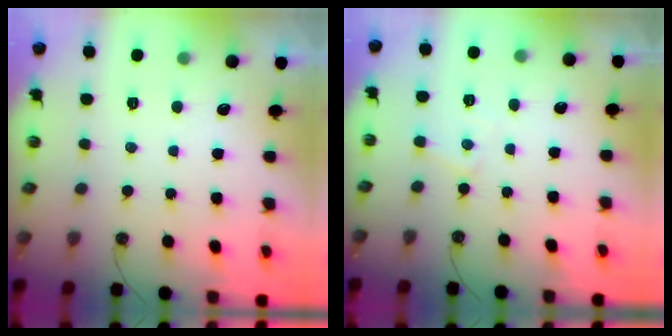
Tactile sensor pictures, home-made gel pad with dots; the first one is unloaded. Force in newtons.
{"total": 4.6, "press": 4.6, "slide": 0.3}